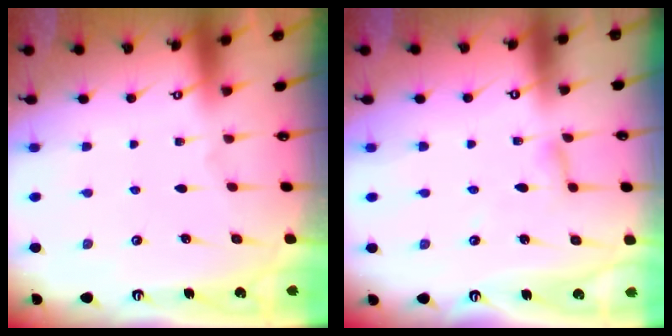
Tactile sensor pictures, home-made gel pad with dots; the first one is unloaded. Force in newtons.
{"total": 2.6, "press": 2.6, "slide": 0.3}